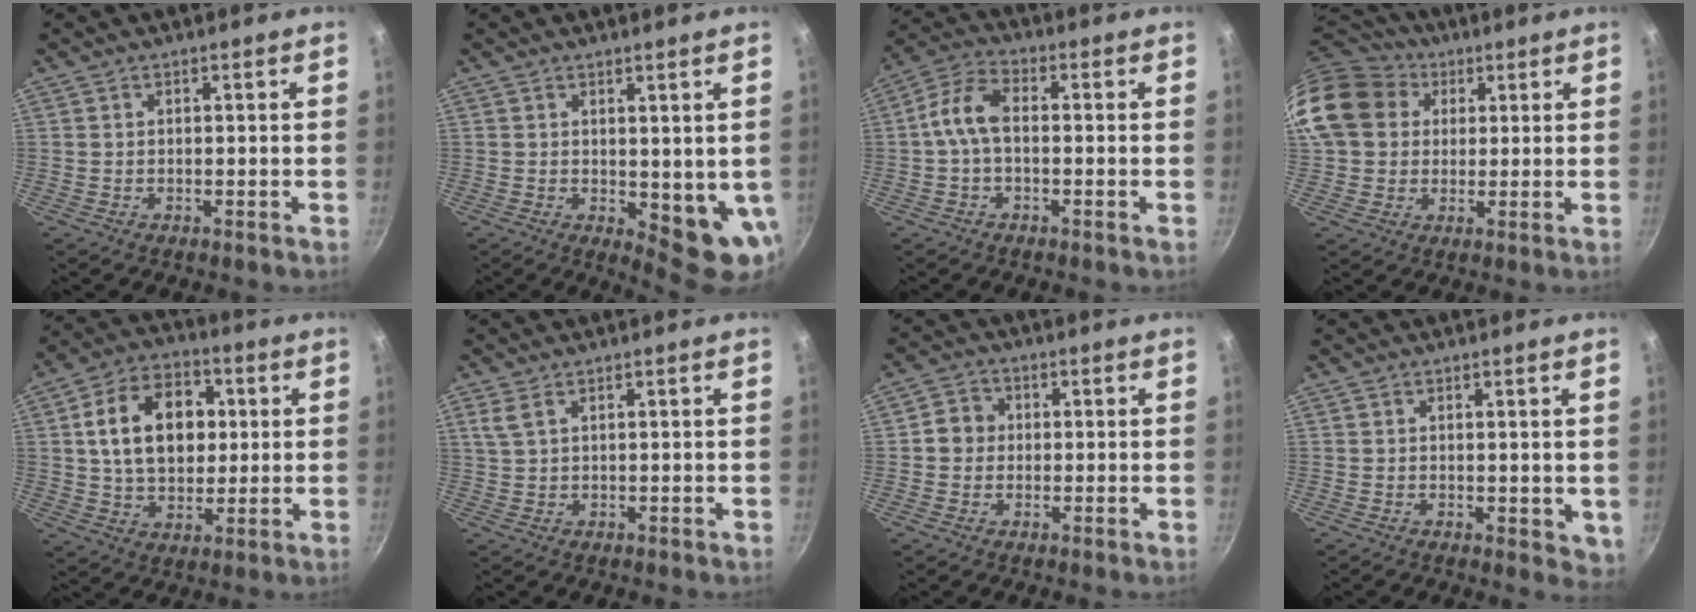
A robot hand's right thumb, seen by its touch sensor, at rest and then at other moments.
{"total": 7.8, "force": [0.6, 3.4, 7.0], "torque": [-0.074, -0.016, 0.019]}
{"total": 7.2, "force": [-0.6, 4.0, 6.0], "torque": [-0.122, 0.033, -0.025]}
{"total": 17.5, "force": [5.3, 14.4, 8.3], "torque": [-0.156, 0.025, 0.090]}
{"total": 16.6, "force": [2.8, 11.7, 11.5], "torque": [-0.157, 0.013, 0.040]}
{"total": 2.7, "force": [1.5, 1.4, 1.9], "torque": [-0.039, -0.001, 0.033]}
{"total": 4.5, "force": [0.2, 4.2, 1.6], "torque": [-0.004, 0.007, -0.009]}
{"total": 3.9, "force": [0.9, 2.2, 3.1], "torque": [-0.030, -0.011, 0.015]}